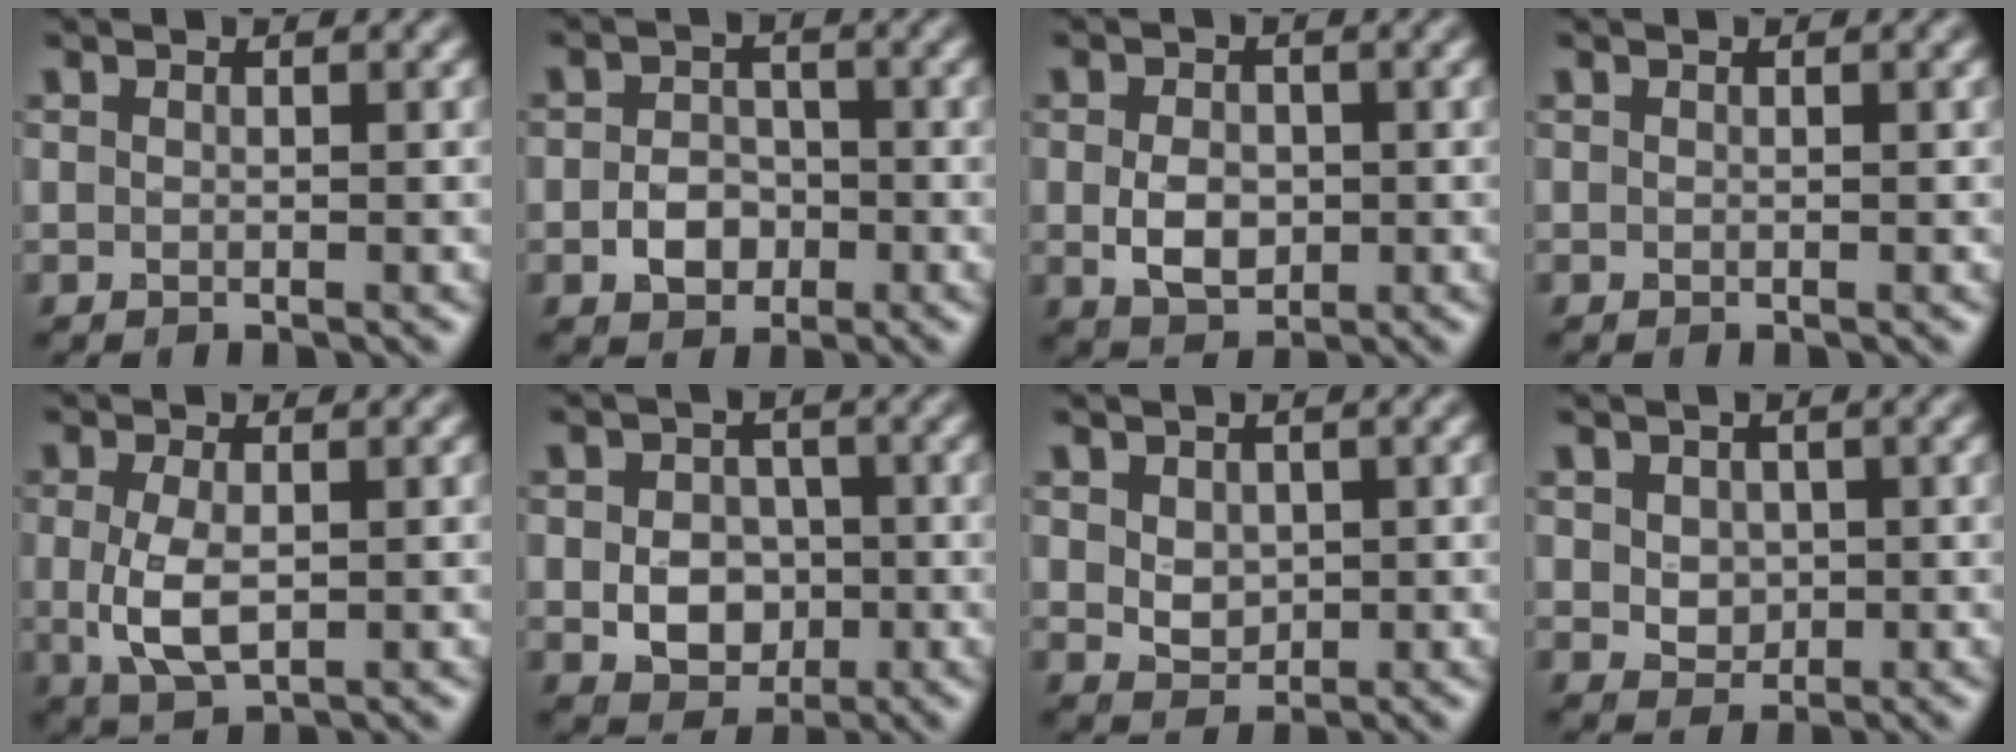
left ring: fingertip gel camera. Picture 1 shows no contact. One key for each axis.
{"total": 2.9, "fx": -1.0, "fy": 2.3, "fz": 1.6, "tx": -0.024, "ty": 0.001, "tz": -0.022}
{"total": 3.4, "fx": -0.3, "fy": 2.5, "fz": 2.4, "tx": -0.049, "ty": -0.003, "tz": -0.006}
{"total": 0.0}
{"total": 4.0, "fx": -0.2, "fy": 2.0, "fz": 3.5, "tx": -0.083, "ty": -0.005, "tz": -0.001}
{"total": 4.5, "fx": -0.7, "fy": 3.6, "fz": 2.6, "tx": -0.046, "ty": -0.004, "tz": -0.013}
{"total": 2.2, "fx": 0.5, "fy": 1.8, "fz": 1.3, "tx": -0.026, "ty": -0.004, "tz": 0.013}
{"total": 2.3, "fx": 0.3, "fy": 1.9, "fz": 1.2, "tx": -0.025, "ty": 0.001, "tz": 0.010}